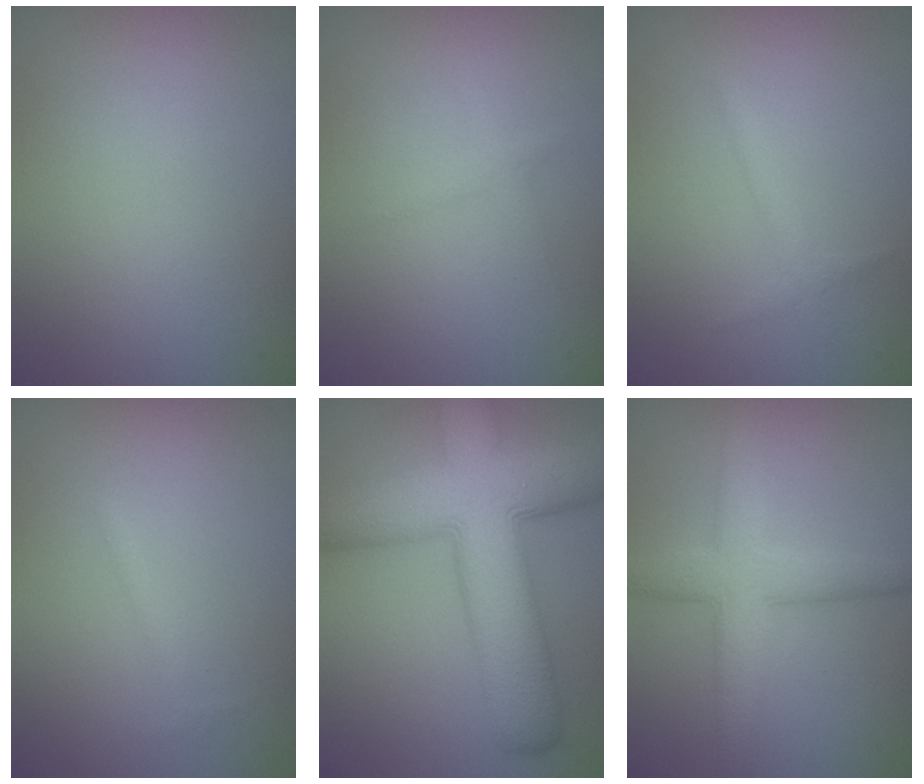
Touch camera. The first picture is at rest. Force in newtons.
{"total": 1.0, "press": 1.0, "slide": 0.1}
{"total": 1.1, "press": 1.1, "slide": 0.1}
{"total": 0.6, "press": 0.6, "slide": 0.0}
{"total": 11.6, "press": 11.6, "slide": 0.3}
{"total": 4.8, "press": 4.8, "slide": 0.2}